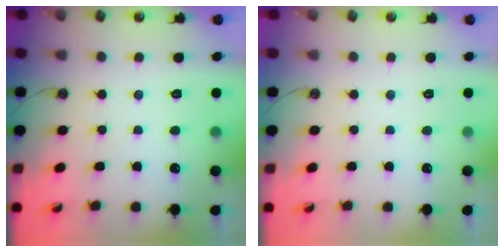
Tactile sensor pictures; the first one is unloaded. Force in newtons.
{"total": 0.0}